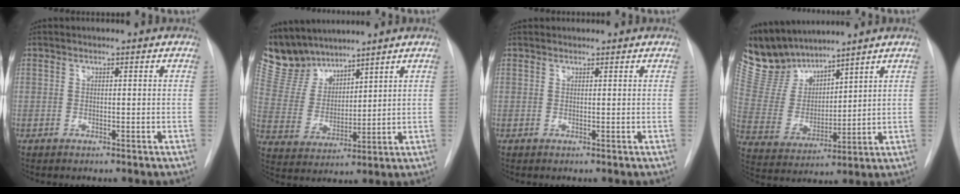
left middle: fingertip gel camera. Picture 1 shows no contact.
{"total": 8.9, "force": [8.3, 3.0, 1.0], "torque": [-0.035, 0.007, 0.182]}
{"total": 1.1, "force": [1.0, 0.4, 0.0], "torque": [-0.002, 0.013, 0.016]}
{"total": 10.5, "force": [9.9, 2.9, 1.9], "torque": [-0.058, 0.007, 0.216]}